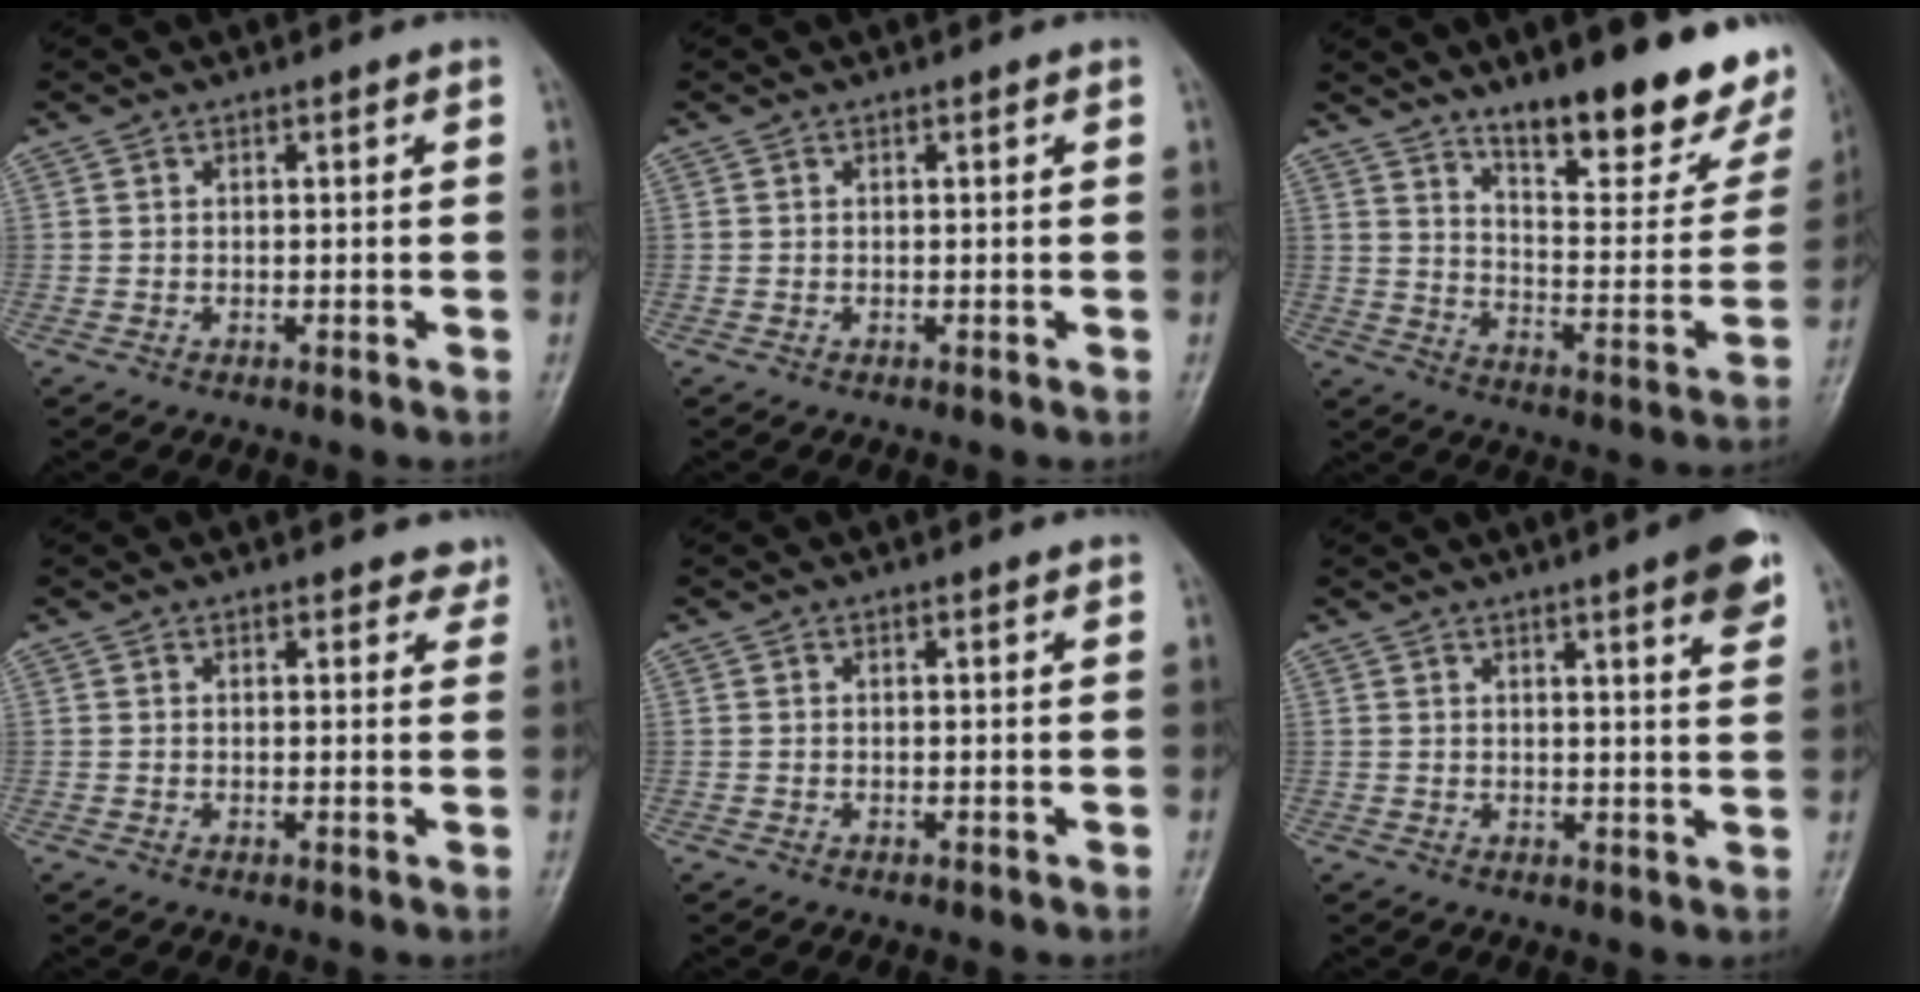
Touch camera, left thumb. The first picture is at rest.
{"total": 0.0}
{"total": 22.5, "force": [15.8, 6.4, 14.7], "torque": [-0.161, -0.101, 0.231]}
{"total": 3.3, "force": [2.8, 1.5, 0.8], "torque": [0.021, -0.012, 0.022]}
{"total": 0.6, "force": [0.5, 0.1, 0.4], "torque": [-0.006, -0.001, 0.007]}
{"total": 7.2, "force": [4.3, 0.8, 5.7], "torque": [-0.065, -0.017, 0.053]}